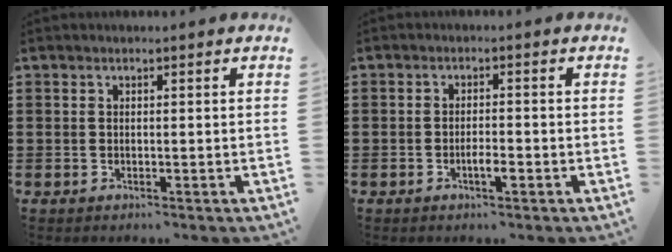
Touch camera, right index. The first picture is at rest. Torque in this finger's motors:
{"motor_torque": [0.19, -0.15, 0.04, 0.02]}